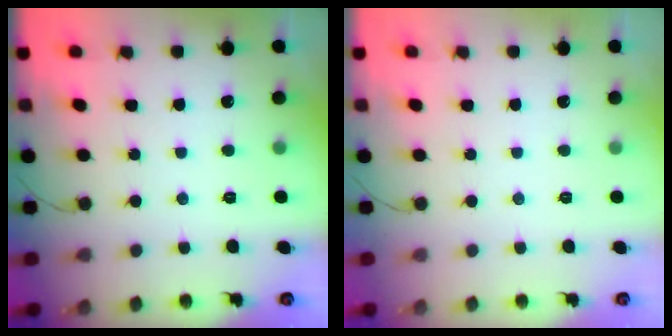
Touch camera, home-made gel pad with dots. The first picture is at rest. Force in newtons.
{"total": 0.0}